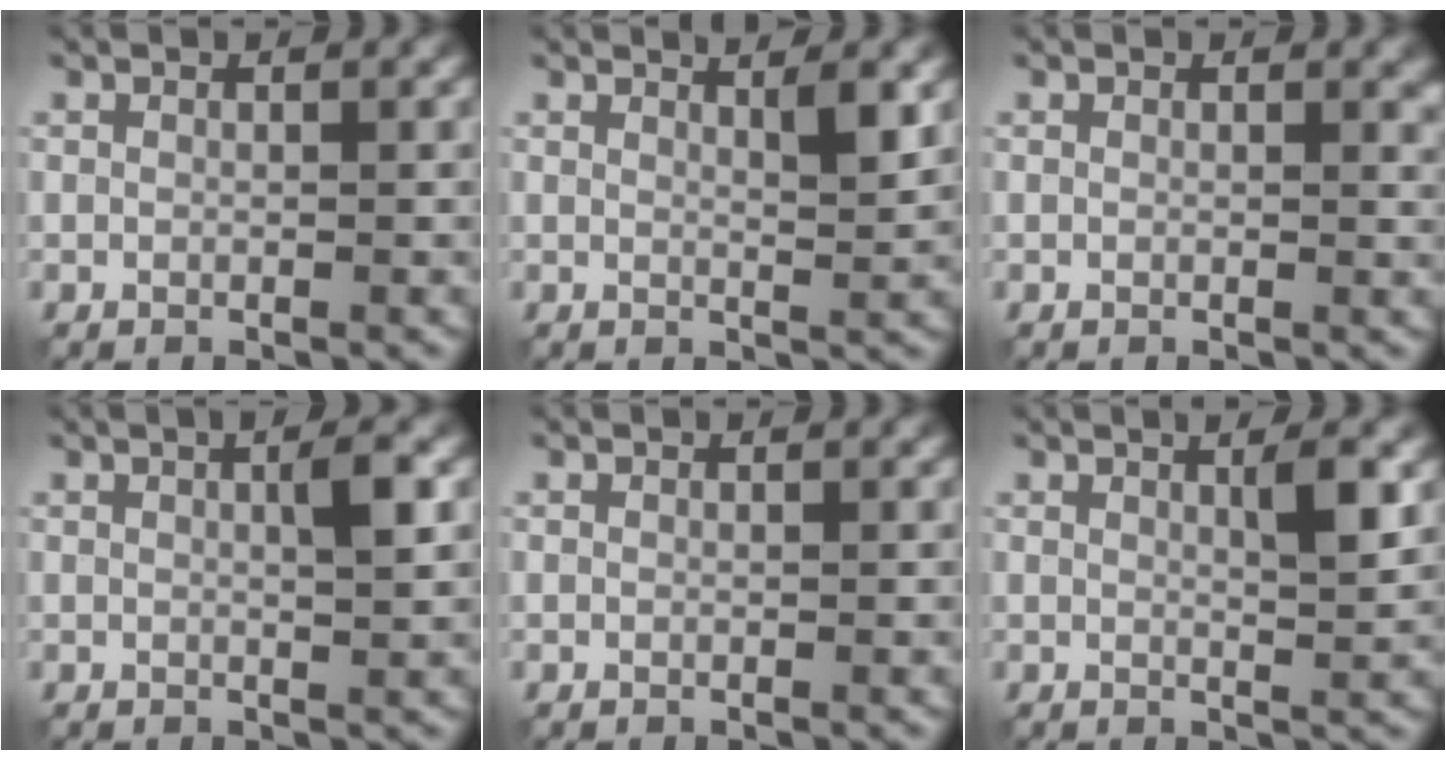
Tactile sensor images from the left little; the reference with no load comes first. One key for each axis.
{"total": 2.5, "fx": 1.5, "fy": 0.5, "fz": 1.9, "tx": -0.015, "ty": 0.001, "tz": 0.021}
{"total": 0.7, "fx": 0.3, "fy": 0.2, "fz": 0.6, "tx": -0.005, "ty": -0.001, "tz": 0.006}
{"total": 2.4, "fx": 0.5, "fy": 0.3, "fz": 2.3, "tx": -0.035, "ty": 0.005, "tz": 0.007}
{"total": 0.0}
{"total": 2.7, "fx": 1.1, "fy": 0.5, "fz": 2.5, "tx": -0.028, "ty": 0.002, "tz": 0.015}